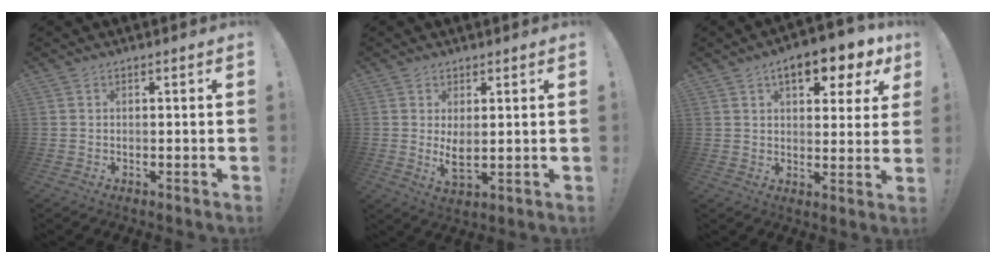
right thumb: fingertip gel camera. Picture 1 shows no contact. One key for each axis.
{"total": 5.0, "fx": 1.5, "fy": 2.0, "fz": 4.4, "tx": -0.057, "ty": -0.019, "tz": 0.030}
{"total": 10.2, "fx": 5.2, "fy": 4.3, "fz": 7.6, "tx": -0.097, "ty": -0.025, "tz": 0.085}